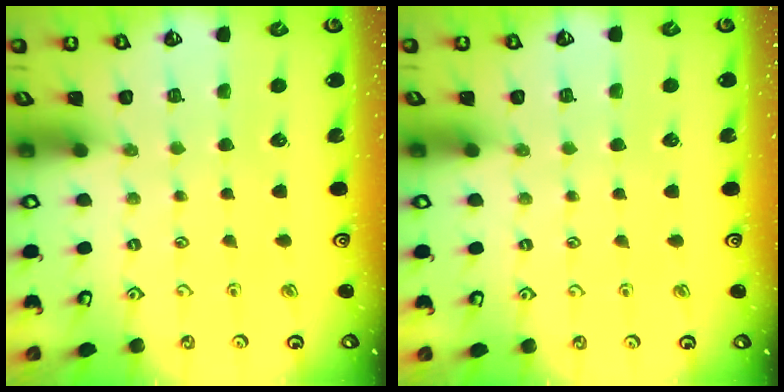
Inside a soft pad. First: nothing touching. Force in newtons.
{"total": 0.0}